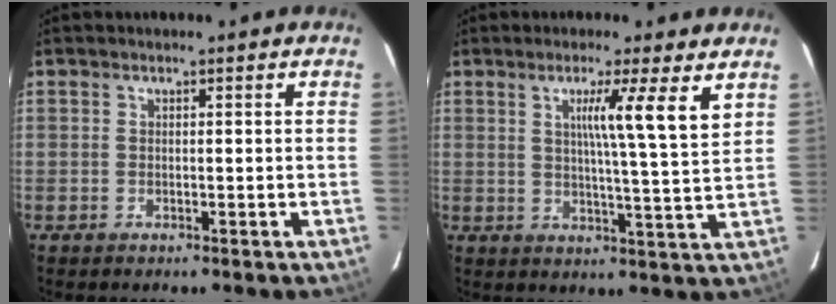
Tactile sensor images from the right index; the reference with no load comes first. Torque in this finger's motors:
{"motor_torque": [0.29, 0.29, 0.13, 0.11]}